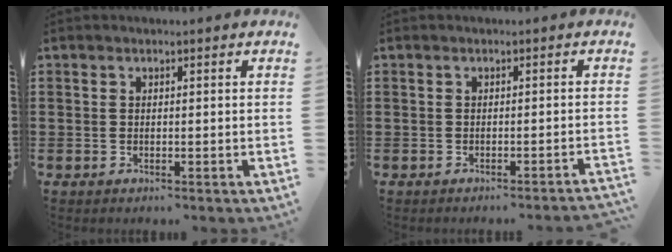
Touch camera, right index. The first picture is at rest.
{"total": 1.1, "force": [-0.9, -0.3, 0.6], "torque": [-0.011, -0.004, -0.018]}